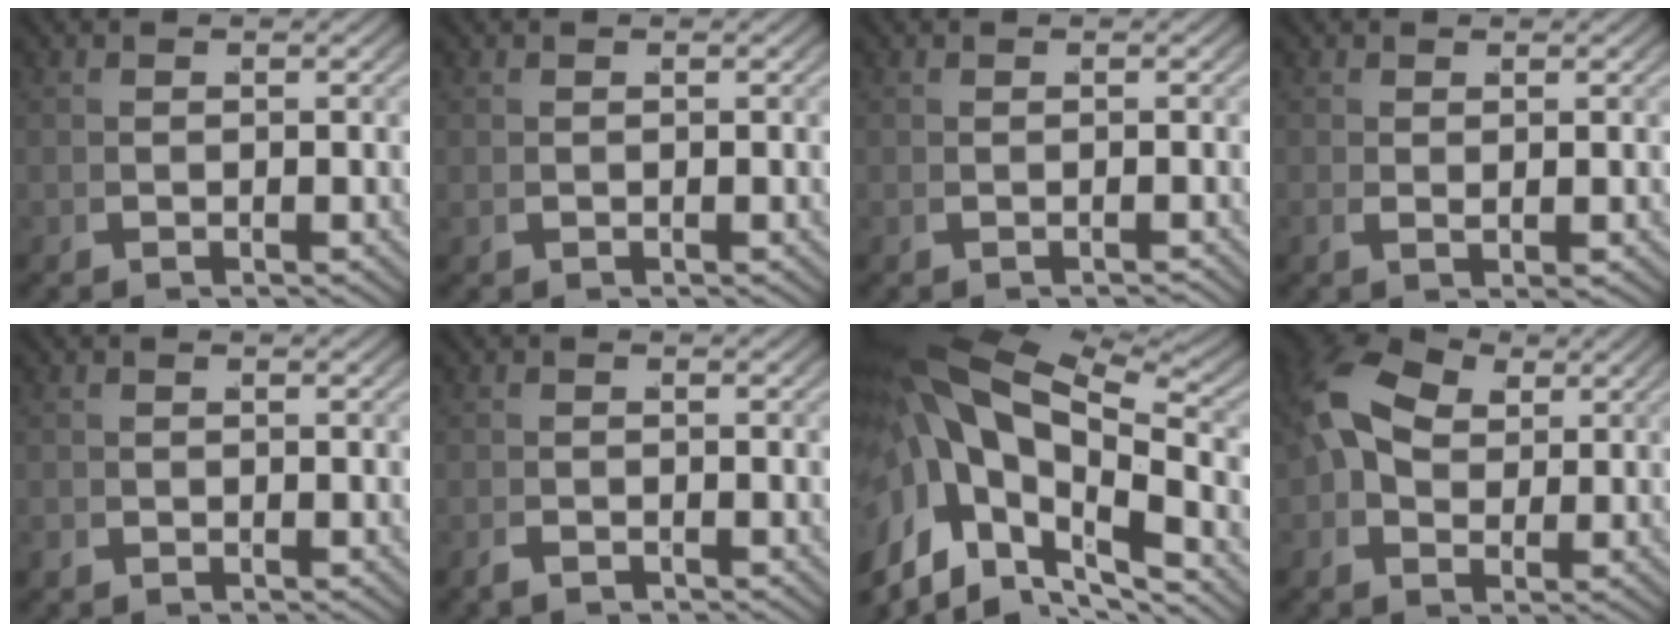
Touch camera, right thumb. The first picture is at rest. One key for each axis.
{"total": 0.0}
{"total": 0.7, "fx": -0.4, "fy": -0.4, "fz": -0.3, "tx": 0.004, "ty": 0.002, "tz": -0.008}
{"total": 0.7, "fx": 0.4, "fy": -0.3, "fz": 0.5, "tx": -0.001, "ty": 0.003, "tz": 0.007}
{"total": 1.0, "fx": -0.6, "fy": 0.8, "fz": 0.2, "tx": -0.004, "ty": -0.003, "tz": -0.012}
{"total": 1.3, "fx": -1.2, "fy": 0.0, "fz": -0.5, "tx": 0.011, "ty": 0.004, "tz": -0.027}
{"total": 11.8, "fx": -0.8, "fy": 6.8, "fz": 9.7, "tx": -0.202, "ty": -0.018, "tz": -0.008}
{"total": 8.2, "fx": 2.0, "fy": 6.0, "fz": 5.3, "tx": -0.123, "ty": 0.001, "tz": 0.025}